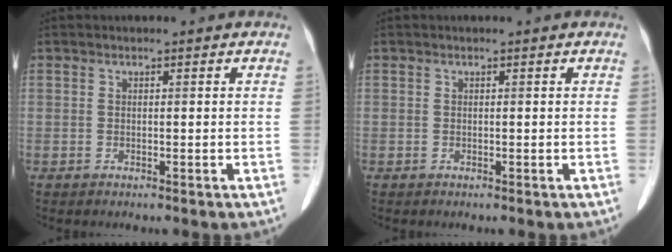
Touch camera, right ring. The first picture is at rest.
{"total": 0.0}